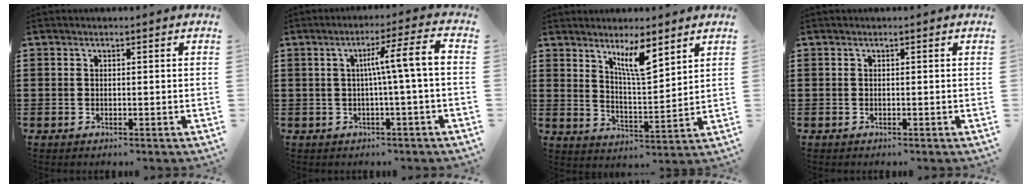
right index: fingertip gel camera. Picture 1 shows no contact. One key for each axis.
{"total": 7.0, "fx": -0.1, "fy": -0.3, "fz": 7.0, "tx": -0.129, "ty": 0.001, "tz": -0.010}
{"total": 6.8, "fx": 4.8, "fy": 1.3, "fz": 4.7, "tx": -0.089, "ty": -0.017, "tz": 0.081}
{"total": 0.0}